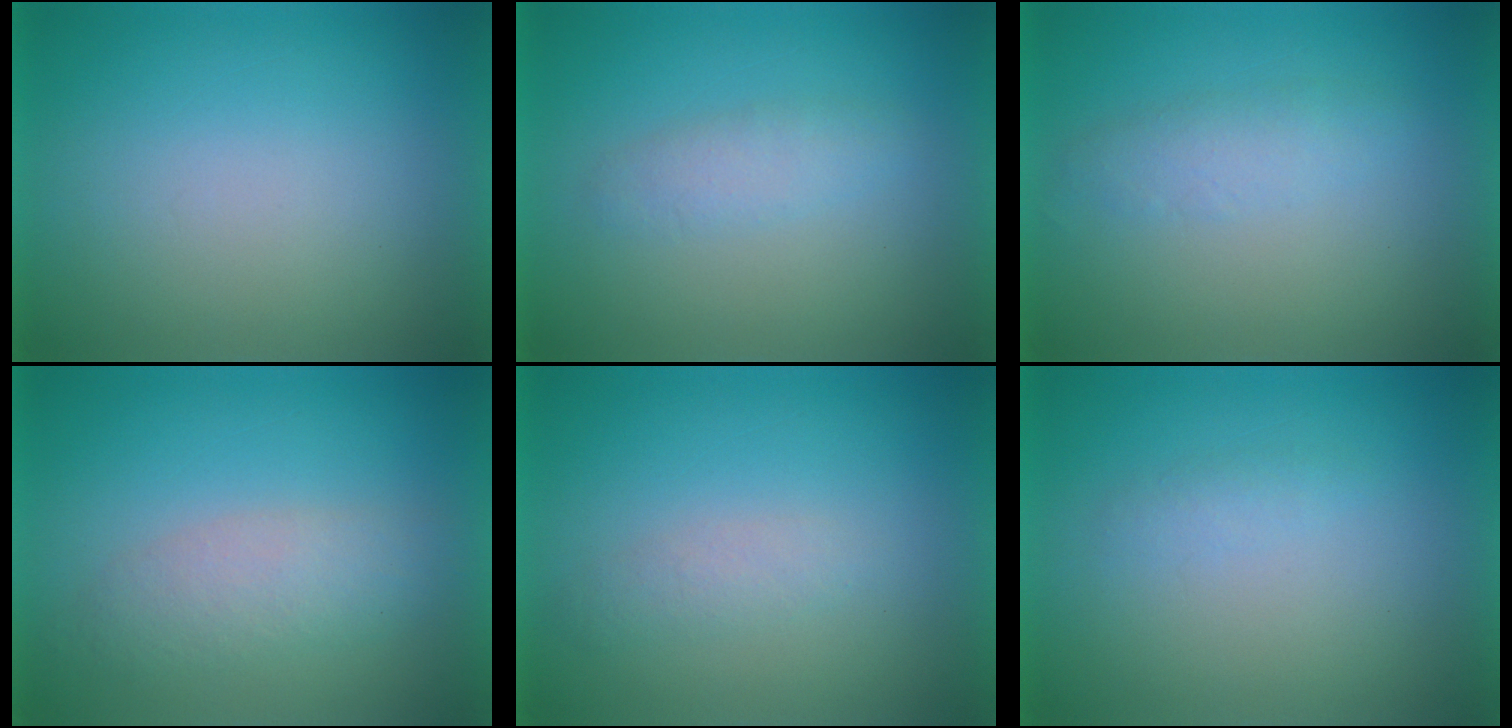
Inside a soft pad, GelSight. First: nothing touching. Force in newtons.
{"total": 2.4}
{"total": 2.5}
{"total": 3.5}
{"total": 1.9}
{"total": 1.3}